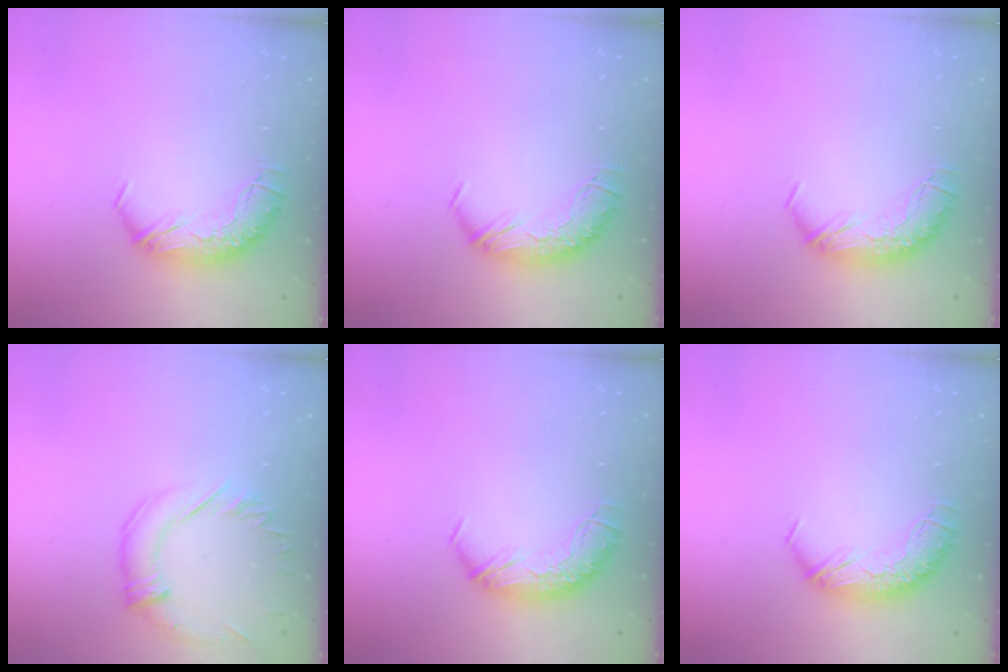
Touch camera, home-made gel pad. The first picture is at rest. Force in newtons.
{"total": 0.0}
{"total": 0.0}
{"total": 1.3, "press": 0.2, "slide": 1.2}
{"total": 0.0}
{"total": 0.0}